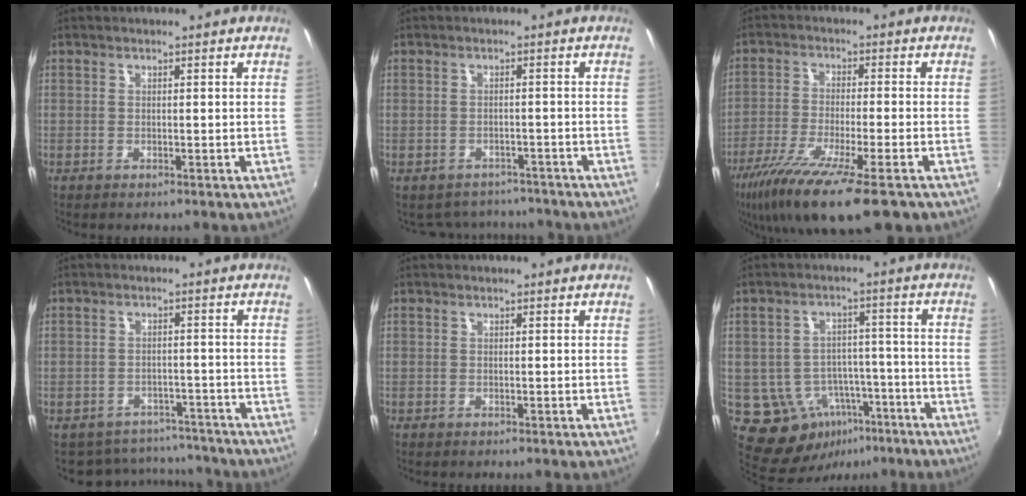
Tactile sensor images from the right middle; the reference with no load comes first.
{"total": 7.8, "force": [-6.3, 4.3, 1.7], "torque": [-0.048, 0.000, -0.085]}
{"total": 16.8, "force": [-11.1, 3.1, 12.2], "torque": [-0.236, -0.062, -0.194]}
{"total": 9.6, "force": [-7.8, 5.4, 1.5], "torque": [-0.038, 0.023, -0.097]}
{"total": 0.0}
{"total": 12.1, "force": [-5.1, 9.9, 4.8], "torque": [-0.108, 0.025, -0.047]}